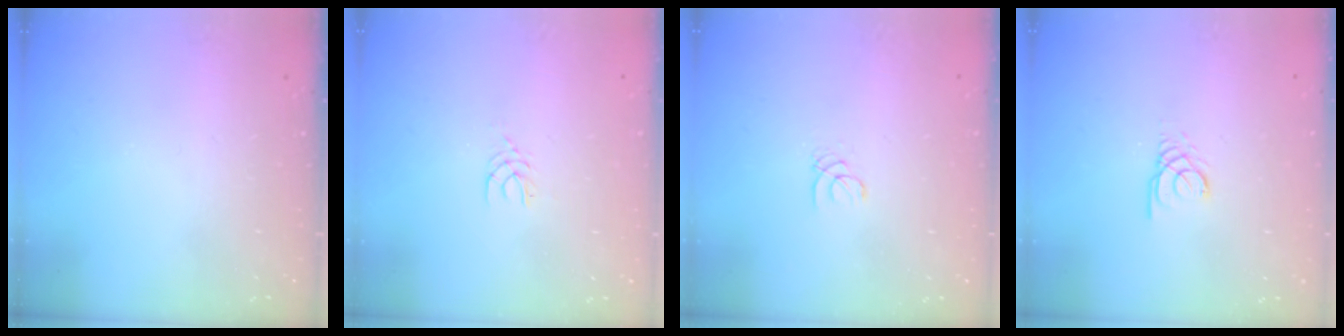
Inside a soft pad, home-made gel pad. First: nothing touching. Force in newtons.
{"total": 2.9, "press": 2.9, "slide": 0.4}
{"total": 1.0, "press": 1.0, "slide": 0.1}
{"total": 2.4, "press": 2.4, "slide": 0.3}